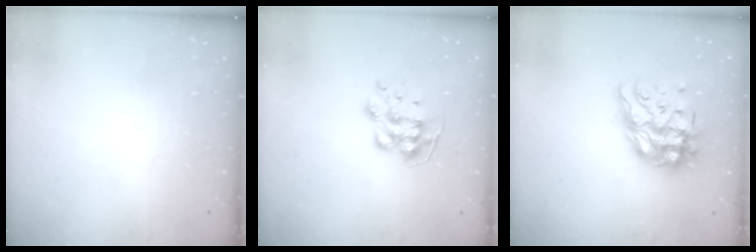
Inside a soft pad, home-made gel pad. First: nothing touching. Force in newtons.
{"total": 9.2, "press": 9.2, "slide": 0.2}
{"total": 14.7, "press": 14.7, "slide": 1.2}